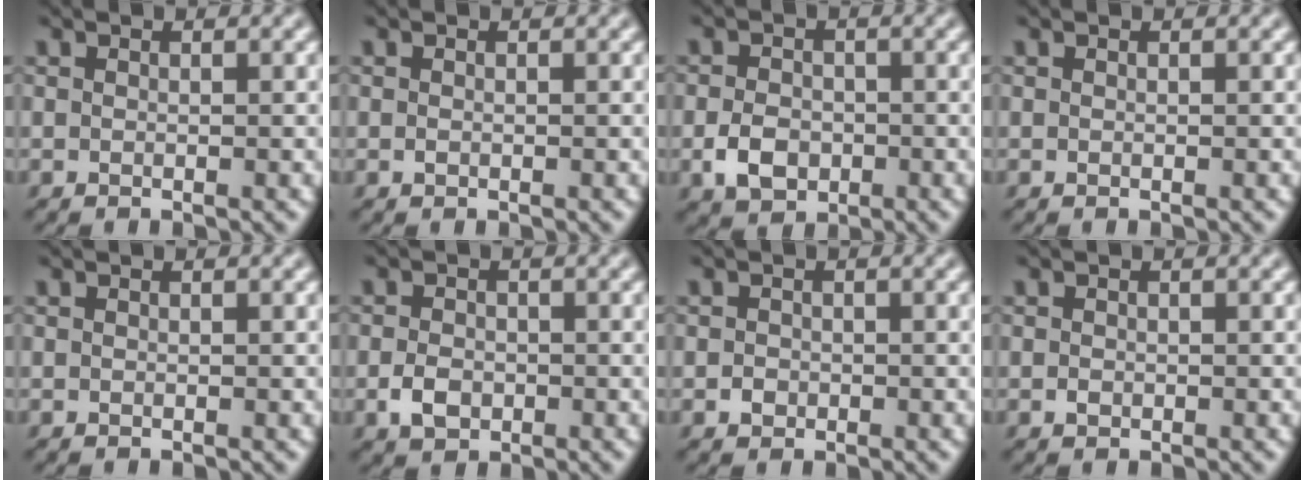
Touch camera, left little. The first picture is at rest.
{"total": 0.0}
{"total": 3.3, "force": [-1.1, 2.5, 1.9], "torque": [-0.037, -0.001, -0.024]}
{"total": 0.0}
{"total": 0.0}
{"total": 2.3, "force": [-0.8, 1.7, 1.4], "torque": [-0.027, -0.002, -0.019]}
{"total": 0.9, "force": [-0.3, 0.8, 0.2], "torque": [-0.001, -0.004, -0.009]}
{"total": 0.6, "force": [-0.2, 0.5, 0.2], "torque": [-0.004, -0.003, -0.003]}